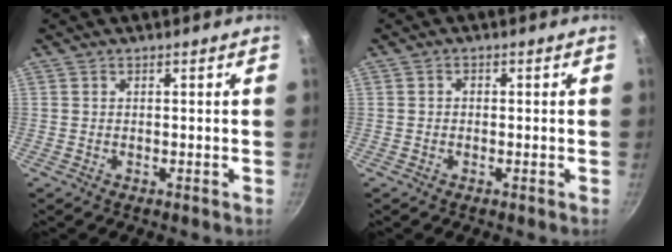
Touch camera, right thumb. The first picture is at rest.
{"total": 1.0, "force": [-0.2, 0.9, 0.5], "torque": [-0.008, 0.005, -0.003]}